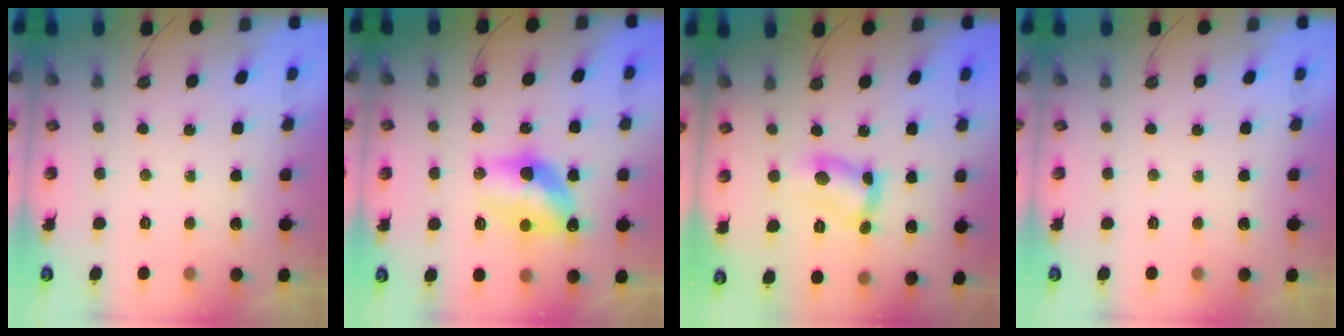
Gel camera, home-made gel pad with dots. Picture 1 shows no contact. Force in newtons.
{"total": 10.6, "press": 10.6, "slide": 0.9}
{"total": 7.9, "press": 7.9, "slide": 0.4}
{"total": 0.0}